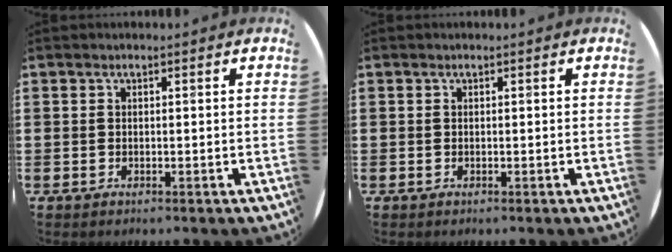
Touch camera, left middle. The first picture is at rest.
{"total": 0.0}